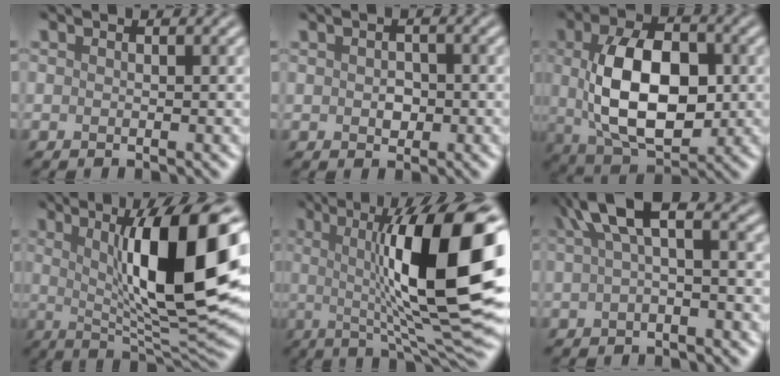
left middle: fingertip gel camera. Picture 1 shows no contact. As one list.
[{"total": 1.6, "force": [0.0, 1.1, 1.1], "torque": [-0.023, 0.001, 0.002]}, {"total": 10.3, "force": [0.2, 5.9, 8.5], "torque": [-0.157, -0.004, 0.008]}, {"total": 14.2, "force": [2.7, 3.6, 13.5], "torque": [-0.187, 0.004, 0.041]}, {"total": 15.3, "force": [1.8, 3.6, 14.8], "torque": [-0.203, 0.007, 0.022]}, {"total": 4.8, "force": [1.6, 1.5, 4.3], "torque": [-0.068, 0.014, 0.021]}]